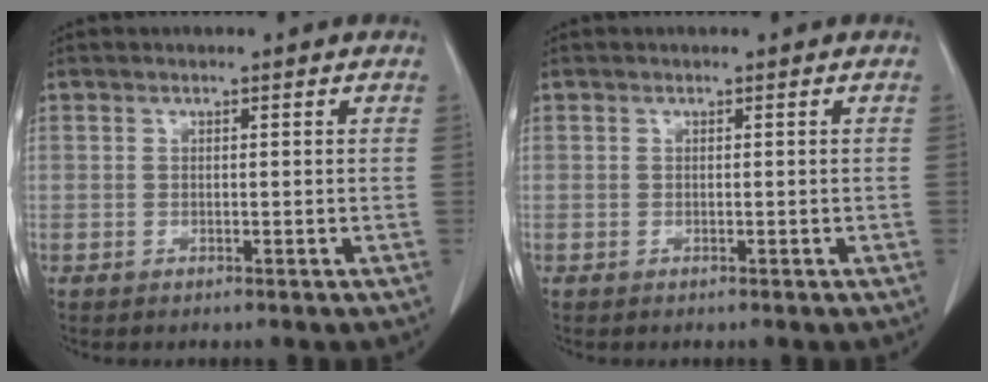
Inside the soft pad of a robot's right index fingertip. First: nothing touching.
{"total": 0.0}